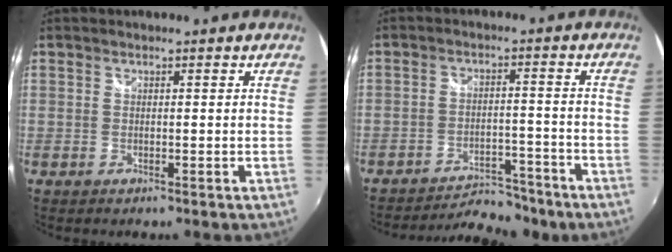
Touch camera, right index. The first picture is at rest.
{"total": 11.1, "force": [-10.3, 2.8, 3.0], "torque": [-0.075, 0.004, -0.141]}